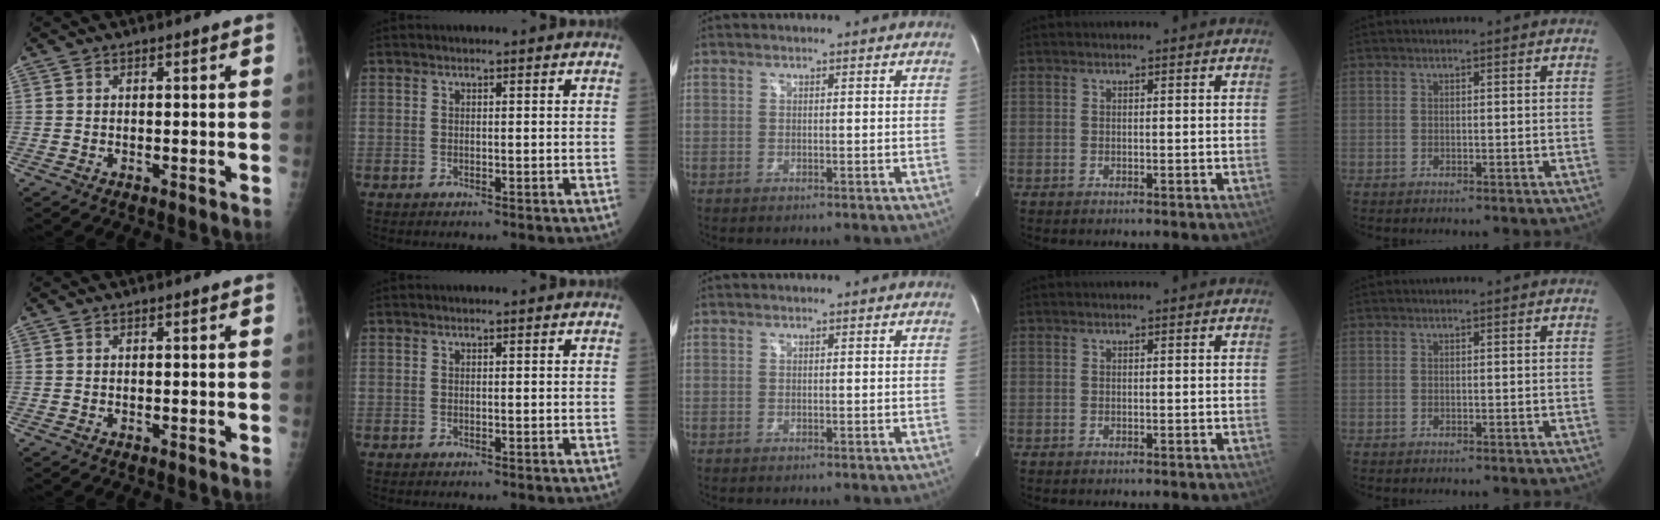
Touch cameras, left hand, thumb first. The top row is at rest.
{}